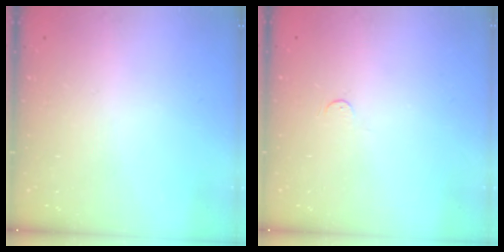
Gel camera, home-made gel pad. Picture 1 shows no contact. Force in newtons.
{"total": 3.4, "press": 3.4, "slide": 0.4}